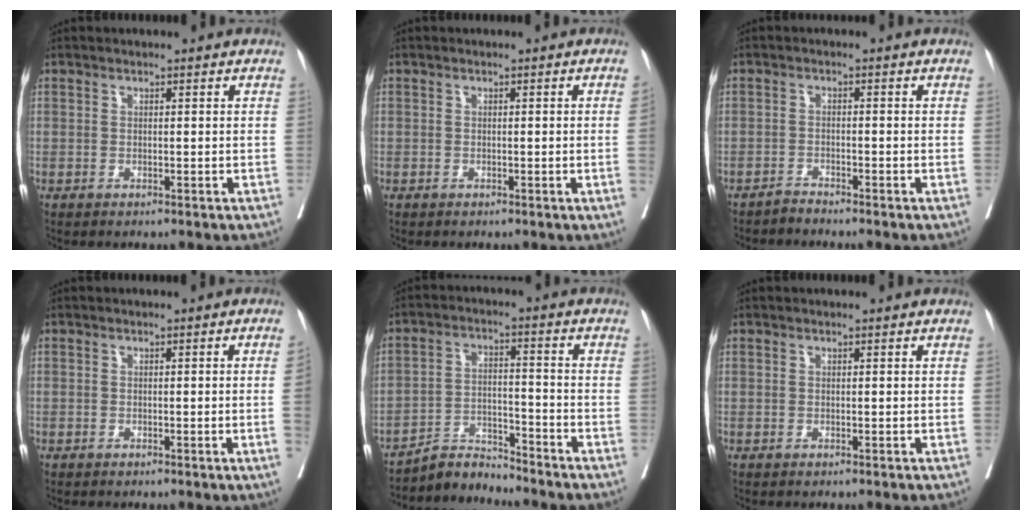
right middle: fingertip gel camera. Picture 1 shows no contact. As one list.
[{"total": 0.6, "force": [-0.2, 0.1, 0.6], "torque": [-0.011, 0.001, -0.003]}, {"total": 1.5, "force": [-1.5, -0.2, -0.2], "torque": [0.007, -0.004, -0.028]}, {"total": 1.3, "force": [-0.3, 0.0, 1.2], "torque": [-0.018, 0.002, -0.005]}, {"total": 5.7, "force": [-5.7, -0.2, -0.9], "torque": [0.016, 0.003, -0.101]}, {"total": 0.0}]